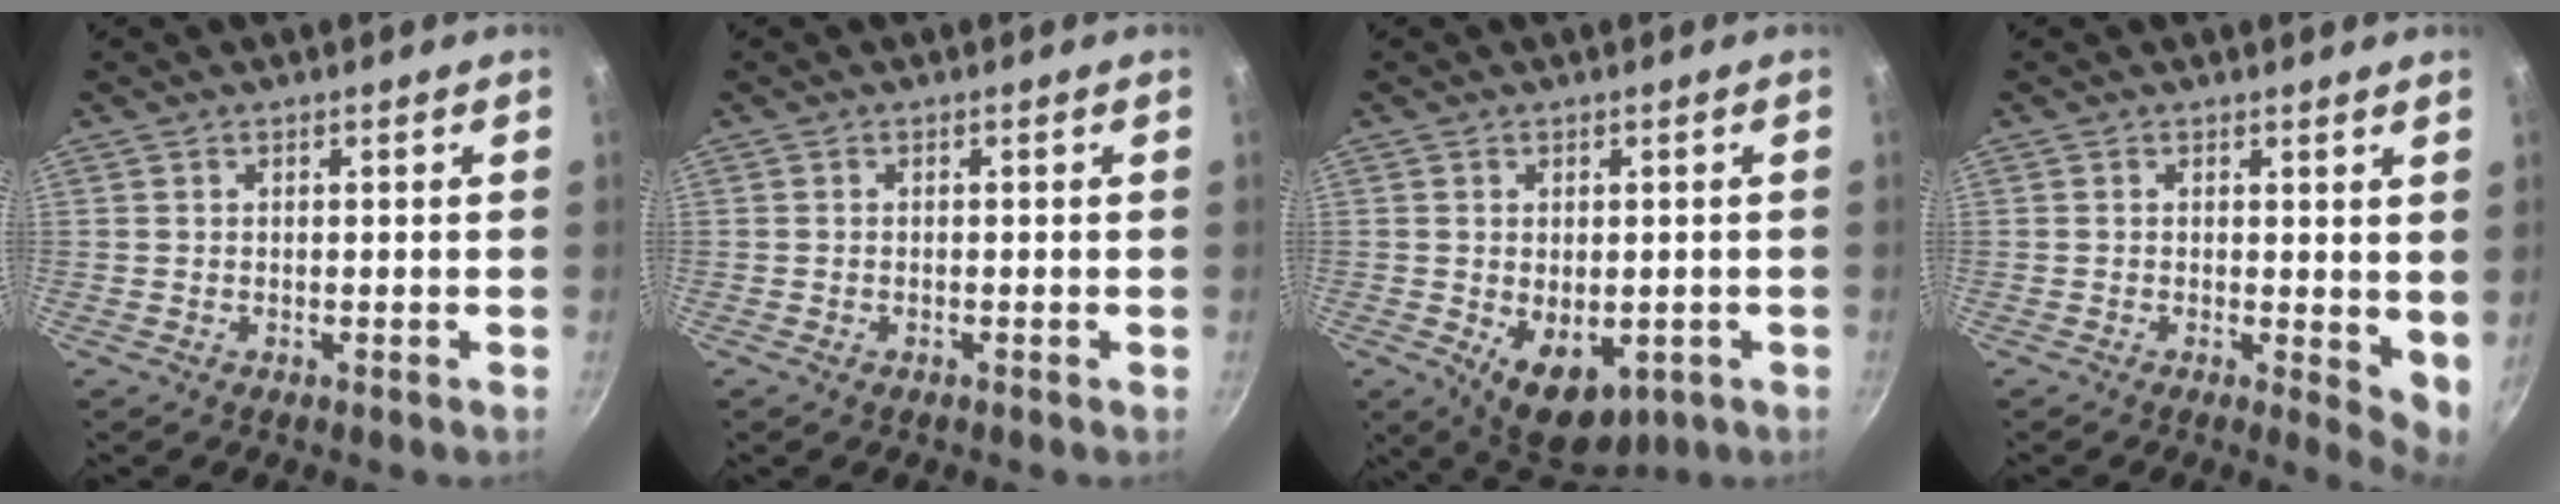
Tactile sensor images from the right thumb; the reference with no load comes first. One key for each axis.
{"total": 0.7, "fx": -0.4, "fy": 0.4, "fz": 0.4, "tx": -0.007, "ty": 0.001, "tz": -0.008}
{"total": 9.9, "fx": -2.3, "fy": 6.3, "fz": 7.4, "tx": -0.083, "ty": -0.008, "tz": -0.014}
{"total": 4.8, "fx": 0.7, "fy": 2.0, "fz": 4.3, "tx": -0.053, "ty": -0.008, "tz": 0.010}